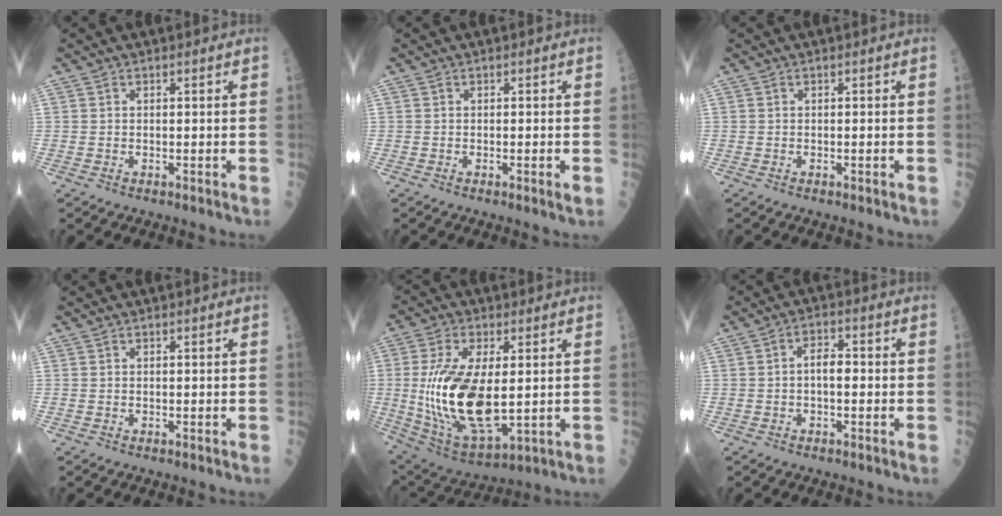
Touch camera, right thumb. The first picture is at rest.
{"total": 1.3, "force": [-0.3, 0.0, 1.3], "torque": [-0.022, -0.005, -0.005]}
{"total": 0.6, "force": [-0.2, 0.1, 0.5], "torque": [-0.008, -0.001, 0.000]}
{"total": 0.0}
{"total": 20.0, "force": [0.1, 8.7, 18.0], "torque": [-0.365, -0.019, 0.020]}
{"total": 4.1, "force": [-0.3, 2.0, 3.6], "torque": [-0.052, 0.014, -0.010]}